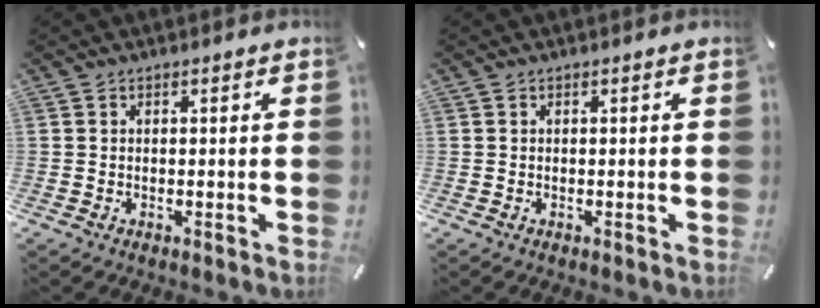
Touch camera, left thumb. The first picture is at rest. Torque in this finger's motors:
{"motor_torque": [-0.02, -0.02, 0.00, 0.00, 0.00]}